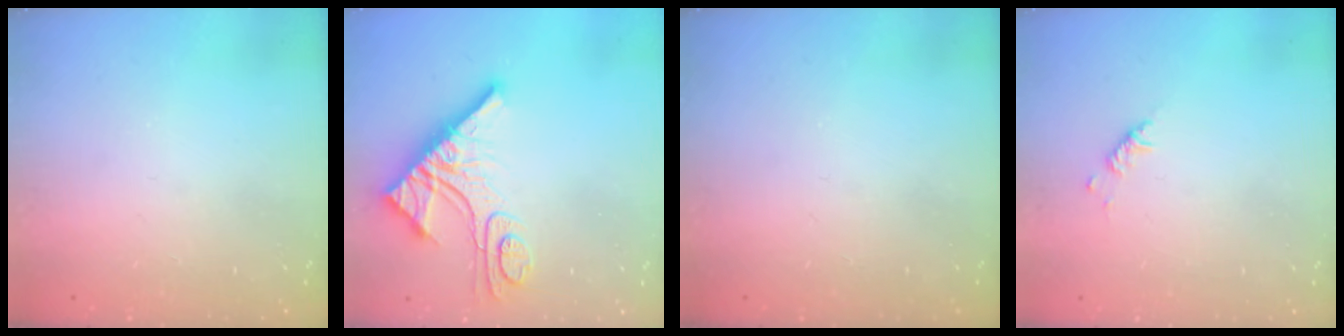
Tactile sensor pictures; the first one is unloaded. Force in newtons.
{"total": 13.9, "press": 13.8, "slide": 1.1}
{"total": 0.0}
{"total": 2.9, "press": 2.9, "slide": 0.6}